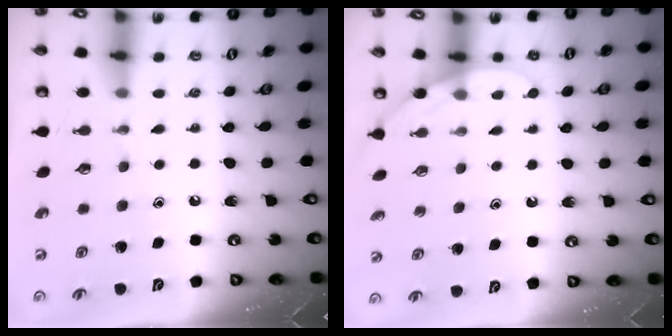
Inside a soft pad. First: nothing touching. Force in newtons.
{"total": 3.2, "press": 3.2, "slide": 0.3}